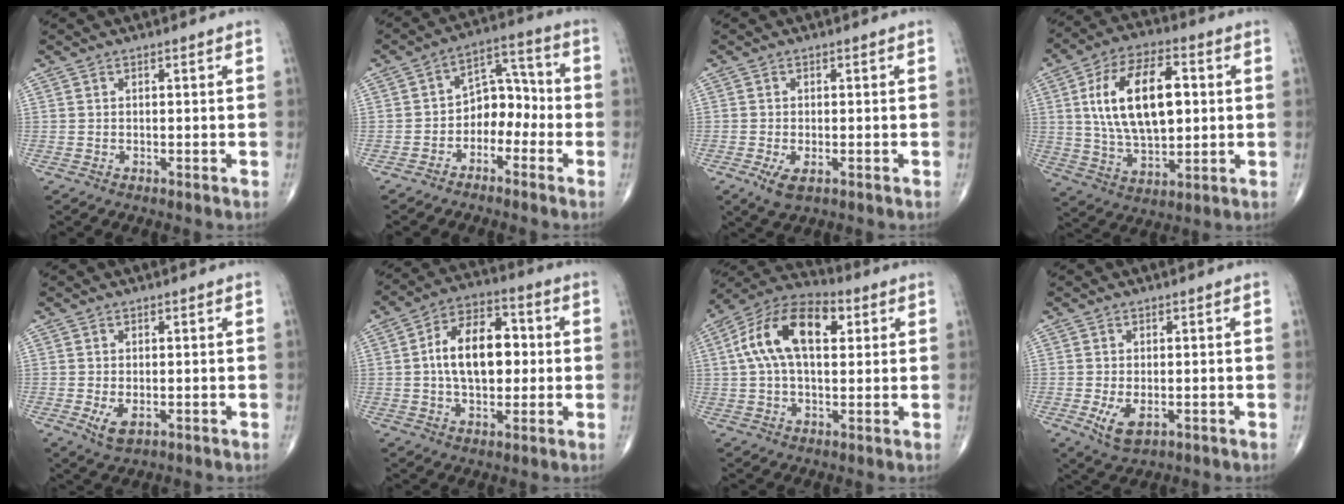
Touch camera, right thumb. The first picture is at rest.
{"total": 8.3, "force": [-2.9, 5.9, 5.1], "torque": [-0.043, 0.050, -0.059]}
{"total": 3.5, "force": [-1.4, 1.5, 2.8], "torque": [-0.057, -0.009, -0.022]}
{"total": 18.6, "force": [3.0, 9.8, 15.5], "torque": [-0.253, 0.004, 0.054]}
{"total": 3.3, "force": [-0.8, 1.7, 2.7], "torque": [-0.051, -0.009, -0.010]}
{"total": 14.2, "force": [0.8, 8.4, 11.4], "torque": [-0.167, 0.023, 0.006]}
{"total": 15.9, "force": [3.9, 8.7, 12.7], "torque": [-0.224, 0.028, 0.059]}
{"total": 4.6, "force": [-1.2, 2.4, 3.8], "torque": [-0.072, -0.012, -0.015]}